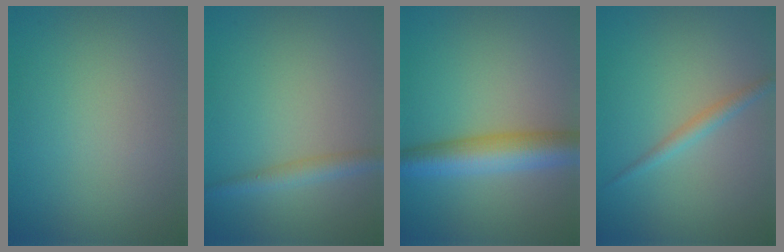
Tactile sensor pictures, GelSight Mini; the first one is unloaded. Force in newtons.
{"total": 2.0, "press": 2.0, "slide": 0.1}
{"total": 5.9, "press": 5.9, "slide": 0.2}
{"total": 1.5, "press": 1.5, "slide": 0.0}